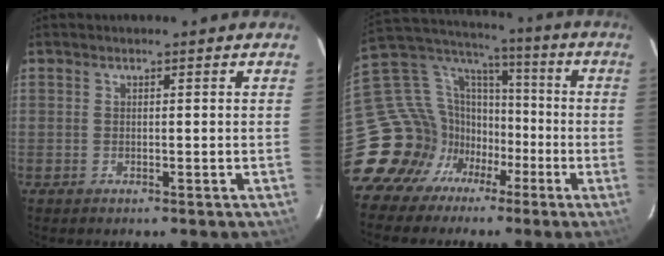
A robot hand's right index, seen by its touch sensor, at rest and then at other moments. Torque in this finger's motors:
{"motor_torque": [-0.19, -0.22, -0.93, -0.21]}